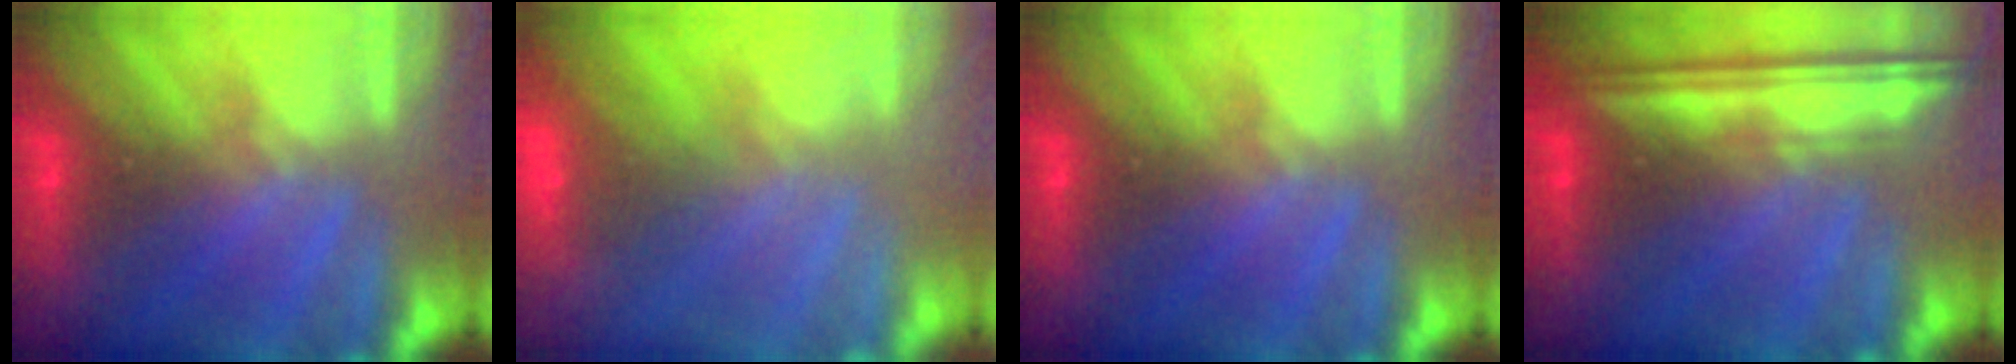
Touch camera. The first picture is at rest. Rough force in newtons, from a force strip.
{"total": 9.3}
{"total": 0.0}
{"total": 7.8}